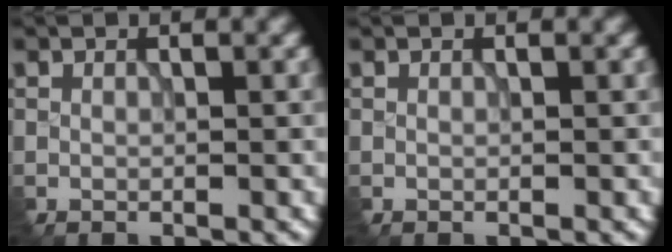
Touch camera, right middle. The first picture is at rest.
{"total": 0.0}